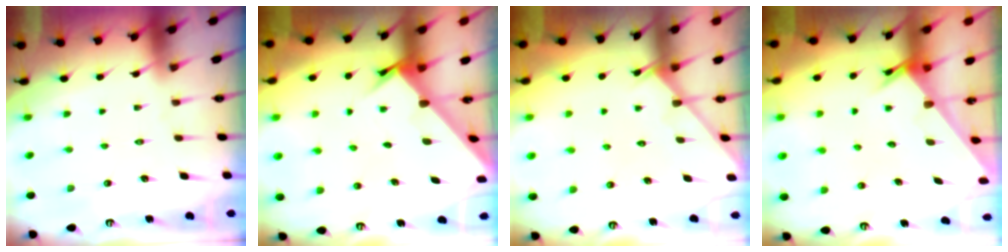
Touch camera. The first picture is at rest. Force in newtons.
{"total": 2.5, "press": 2.5, "slide": 0.3}
{"total": 2.4, "press": 2.4, "slide": 0.2}
{"total": 2.4, "press": 2.4, "slide": 0.1}